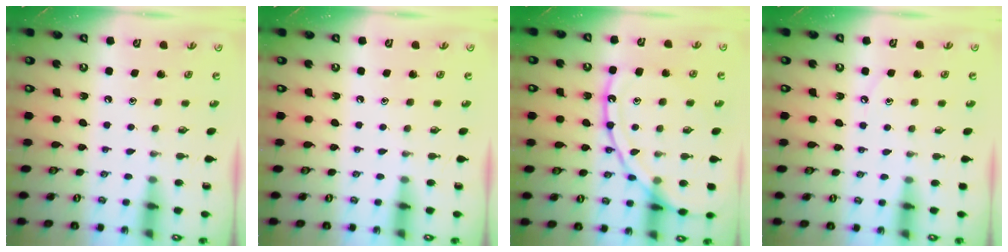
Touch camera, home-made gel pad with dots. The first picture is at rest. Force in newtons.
{"total": 0.0}
{"total": 15.3, "press": 15.2, "slide": 1.6}
{"total": 4.3, "press": 4.3, "slide": 0.6}